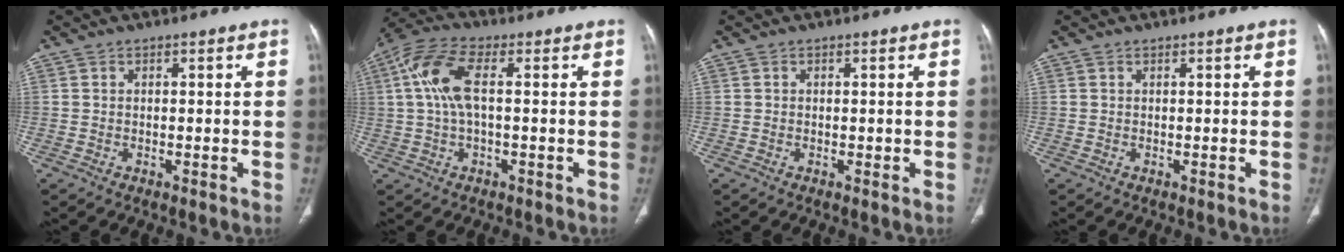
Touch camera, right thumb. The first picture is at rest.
{"total": 9.3, "force": [1.3, 3.7, 8.4], "torque": [-0.203, 0.027, 0.022]}
{"total": 0.0}
{"total": 0.0}